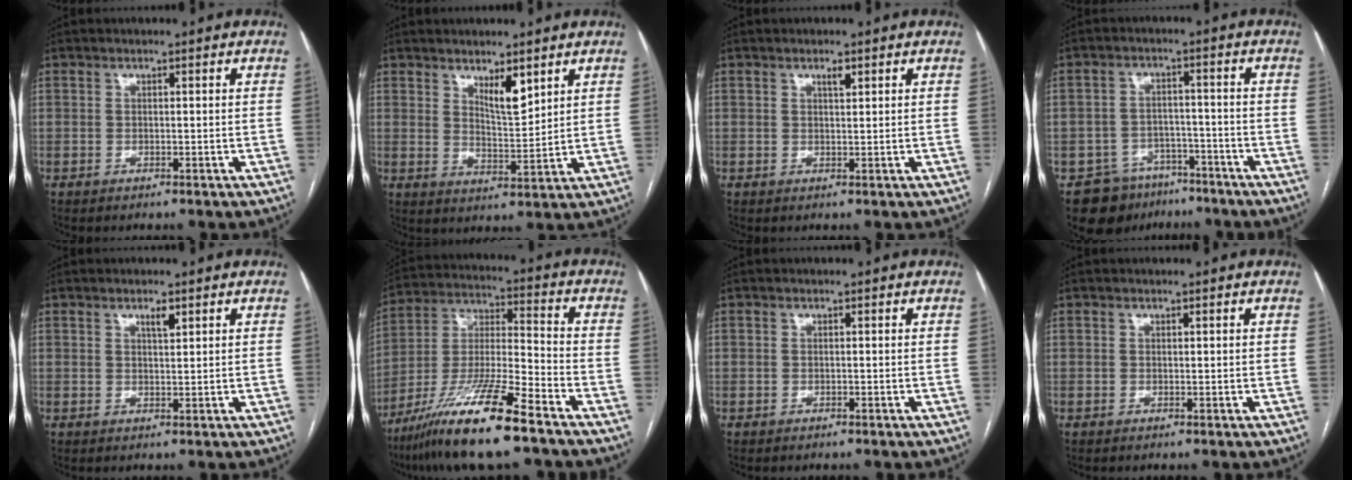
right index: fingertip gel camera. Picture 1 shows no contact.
{"total": 5.1, "force": [3.3, 1.2, 3.7], "torque": [-0.070, -0.011, 0.062]}
{"total": 1.3, "force": [0.8, 0.3, 0.9], "torque": [-0.017, -0.001, 0.014]}
{"total": 9.0, "force": [-6.6, 5.9, 1.2], "torque": [-0.015, 0.022, -0.096]}
{"total": 1.7, "force": [1.1, 0.3, 1.3], "torque": [-0.023, -0.002, 0.019]}
{"total": 16.4, "force": [-11.2, 0.7, 11.9], "torque": [-0.246, -0.030, -0.206]}
{"total": 0.0}
{"total": 0.0}